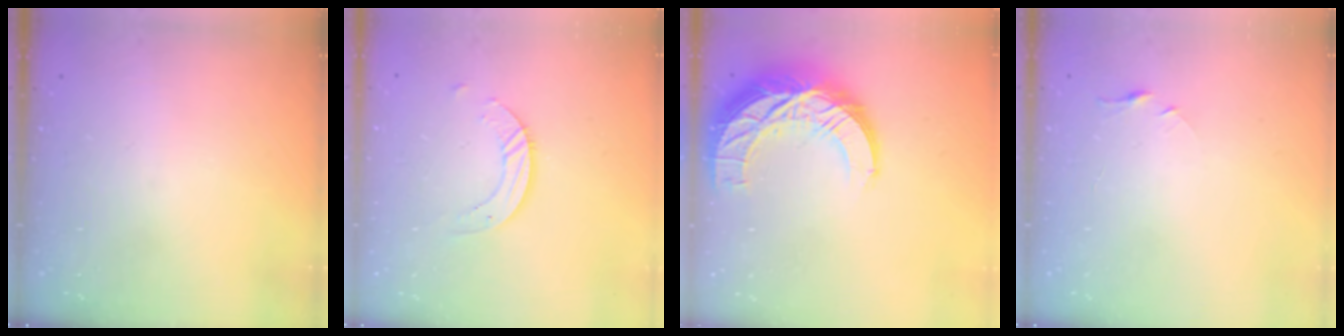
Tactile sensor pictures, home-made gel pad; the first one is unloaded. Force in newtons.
{"total": 4.0, "press": 4.0, "slide": 0.3}
{"total": 18.0, "press": 17.9, "slide": 1.4}
{"total": 2.8, "press": 2.7, "slide": 0.4}